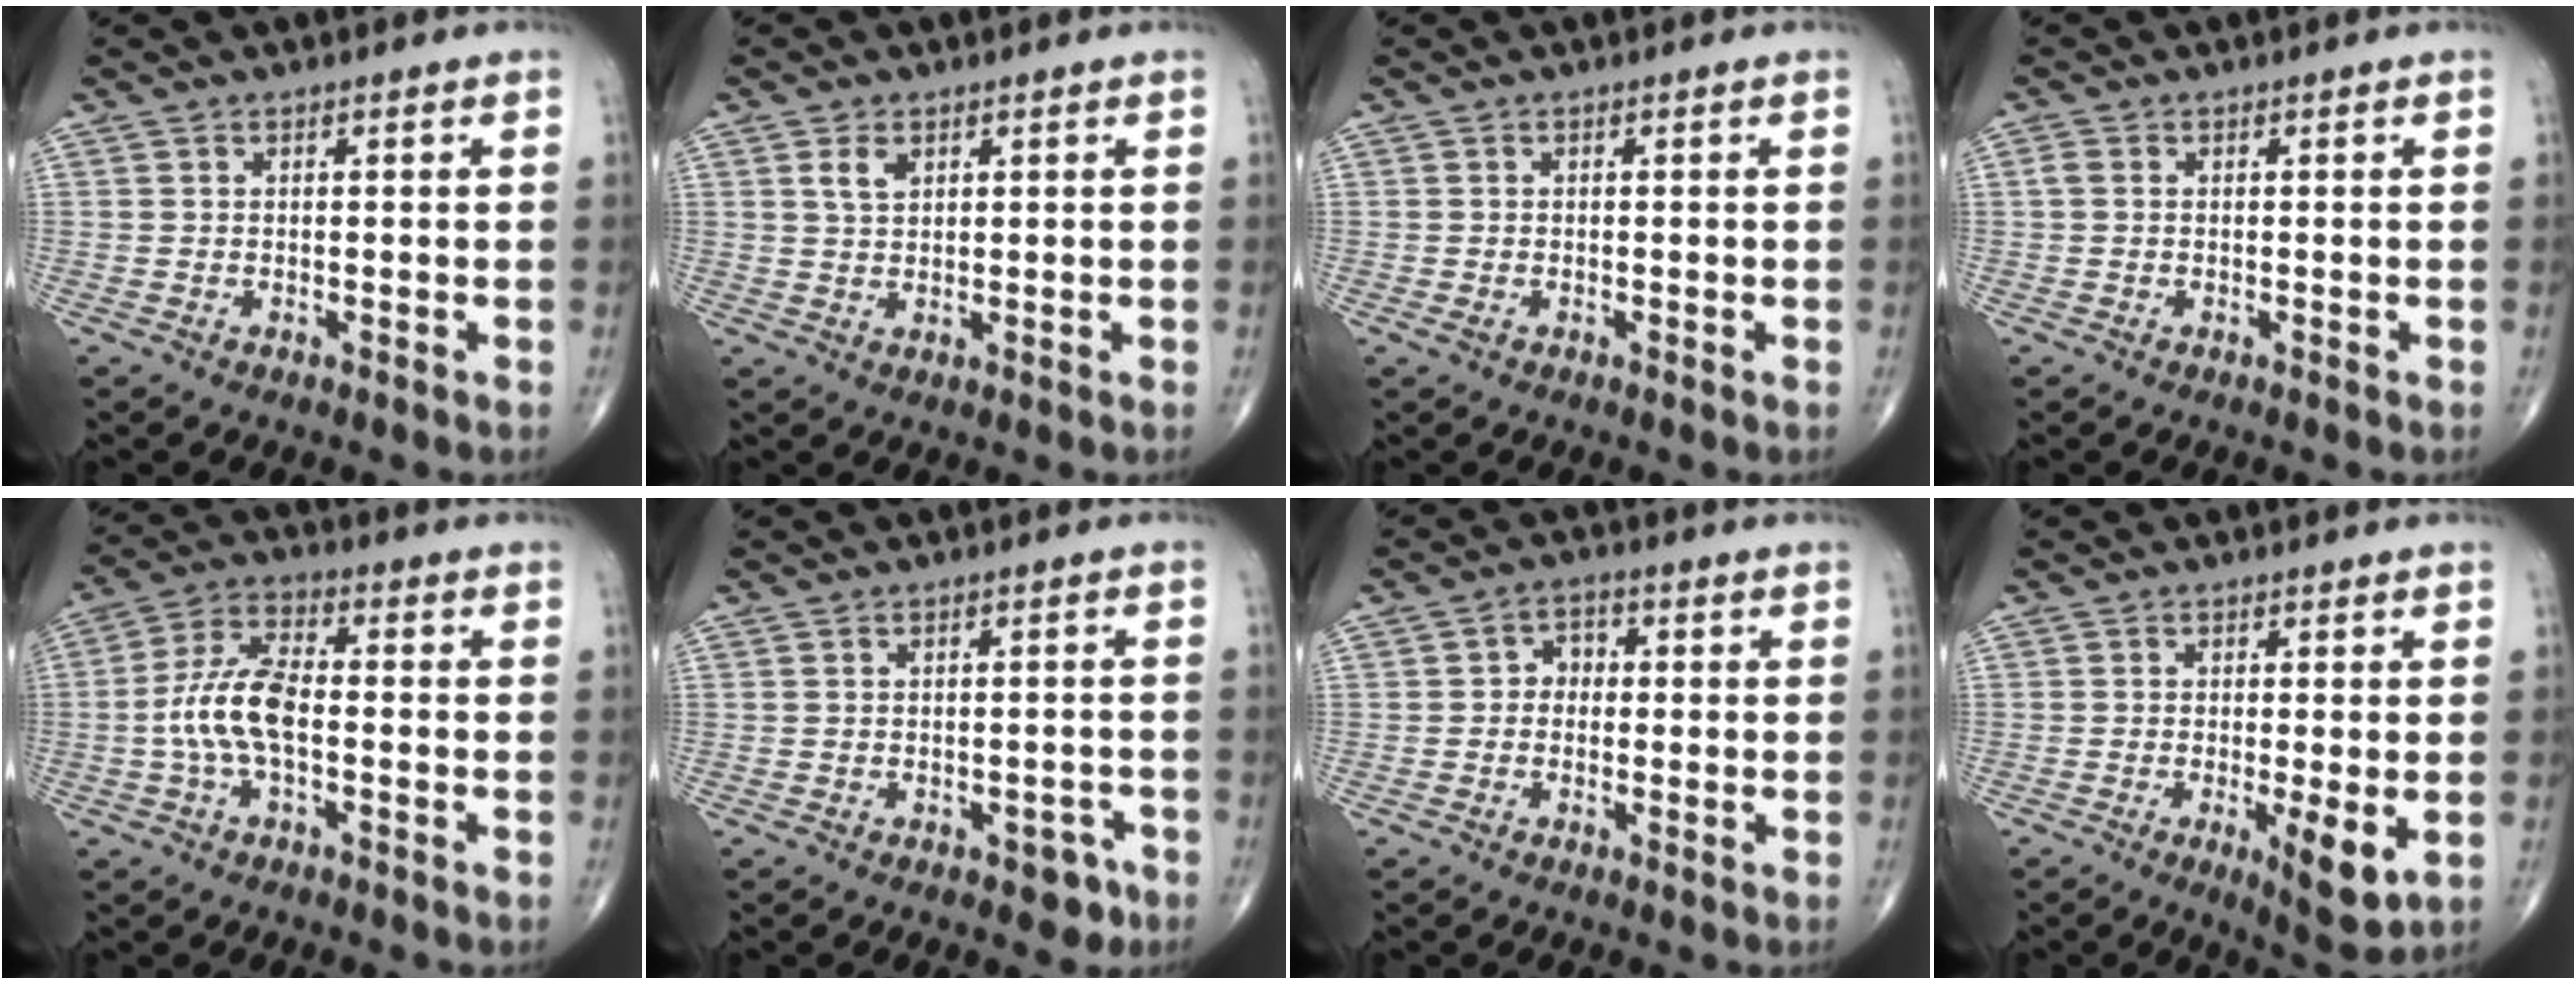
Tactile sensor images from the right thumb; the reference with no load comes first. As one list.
[{"total": 3.1, "force": [1.4, 1.9, 2.0], "torque": [-0.033, -0.005, 0.029]}, {"total": 0.9, "force": [-0.3, 0.4, 0.8], "torque": [-0.018, -0.002, -0.006]}, {"total": 1.3, "force": [0.1, 0.9, 0.8], "torque": [-0.018, 0.002, 0.001]}, {"total": 9.5, "force": [-1.6, 4.2, 8.4], "torque": [-0.182, 0.031, -0.035]}, {"total": 3.4, "force": [-2.0, 2.0, 1.9], "torque": [-0.002, 0.014, -0.021]}, {"total": 3.2, "force": [-0.2, 2.7, 1.8], "torque": [-0.009, 0.017, -0.013]}, {"total": 6.8, "force": [-1.5, 1.7, 6.4], "torque": [-0.099, -0.019, -0.022]}]